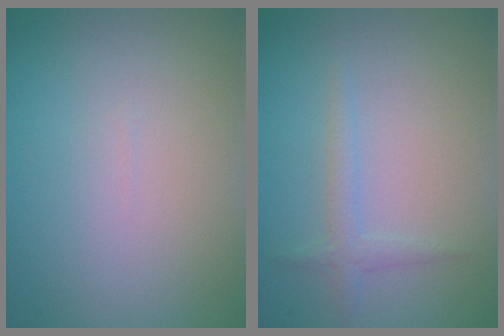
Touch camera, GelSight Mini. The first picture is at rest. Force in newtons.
{"total": 1.4, "press": 1.4, "slide": 0.1}